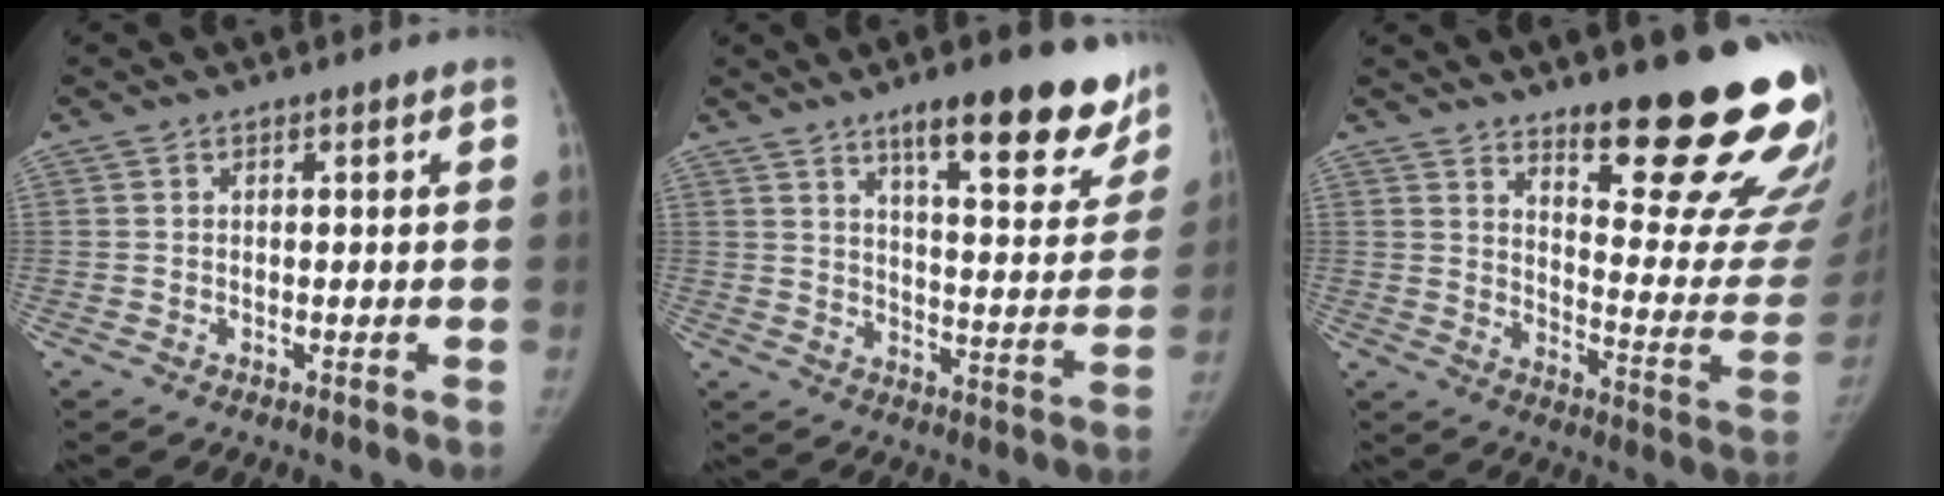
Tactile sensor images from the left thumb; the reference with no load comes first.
{"total": 18.3, "force": [12.7, 5.1, 12.1], "torque": [-0.112, -0.072, 0.180]}
{"total": 23.2, "force": [17.0, 4.5, 15.2], "torque": [-0.169, -0.149, 0.230]}